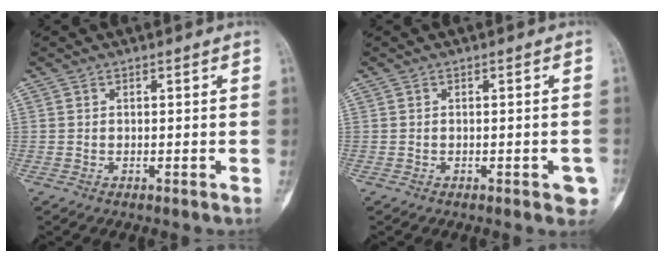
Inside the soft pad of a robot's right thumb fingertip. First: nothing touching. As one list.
[{"total": 2.8, "force": [-1.2, 1.1, 2.3], "torque": [-0.015, 0.006, -0.010]}]